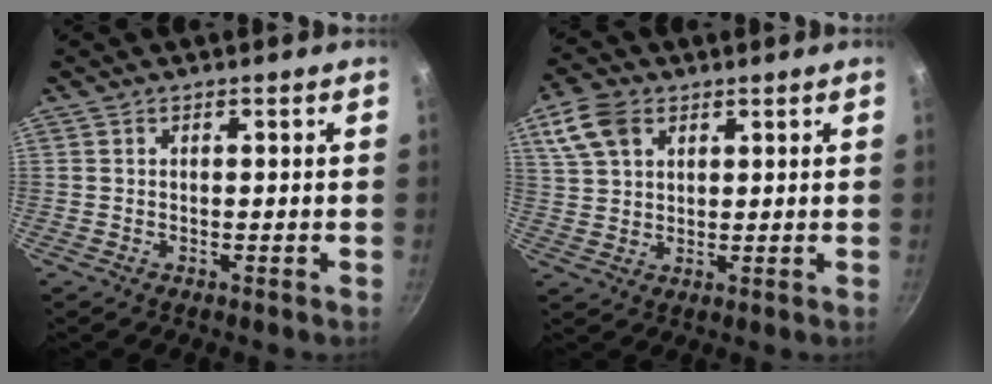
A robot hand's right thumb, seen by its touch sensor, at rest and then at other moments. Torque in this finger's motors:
{"motor_torque": [-0.58, 0.15, -0.05, 0.14, 0.12]}